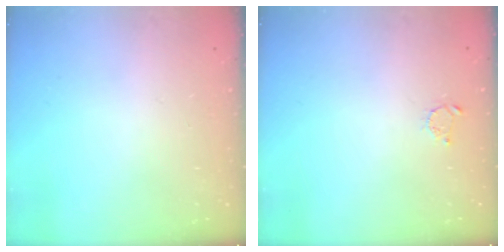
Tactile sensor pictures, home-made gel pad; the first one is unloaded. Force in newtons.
{"total": 2.2, "press": 2.2, "slide": 0.3}